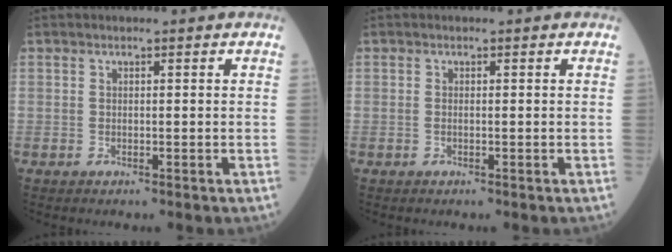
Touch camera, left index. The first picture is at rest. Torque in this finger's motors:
{"motor_torque": [-0.03, 0.02, -0.04, 0.00]}